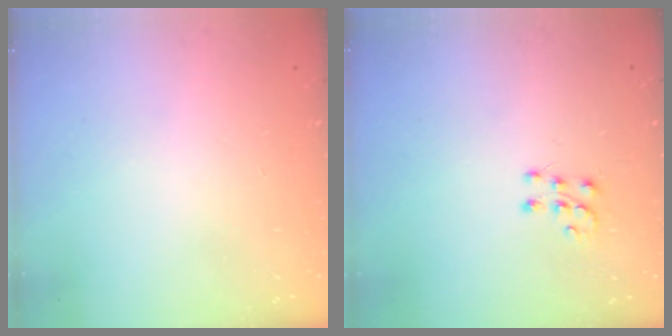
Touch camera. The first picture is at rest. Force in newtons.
{"total": 6.0, "press": 5.9, "slide": 0.4}